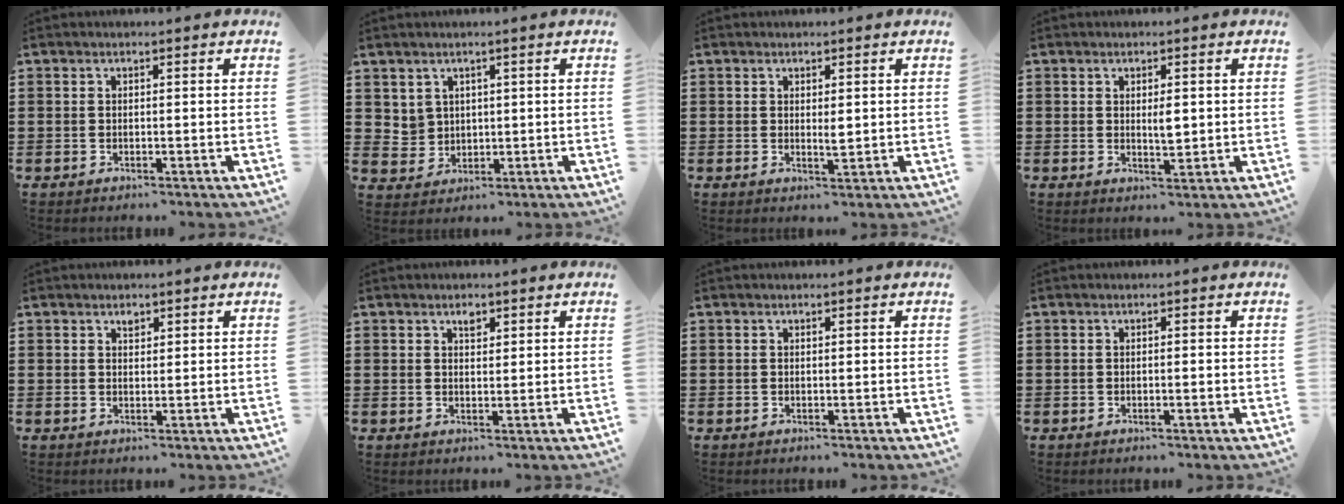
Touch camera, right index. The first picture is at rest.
{"total": 3.2, "force": [1.8, 2.6, 0.4], "torque": [-0.023, 0.007, 0.035]}
{"total": 1.9, "force": [0.3, 0.6, 1.8], "torque": [-0.034, 0.002, 0.004]}
{"total": 2.7, "force": [0.4, 1.0, 2.5], "torque": [-0.041, -0.001, 0.004]}
{"total": 1.2, "force": [0.8, 0.6, 0.6], "torque": [-0.005, -0.002, 0.013]}
{"total": 1.7, "force": [1.1, 0.9, 1.0], "torque": [-0.014, 0.001, 0.017]}
{"total": 0.0}
{"total": 0.6, "force": [-0.2, -0.1, 0.6], "torque": [-0.010, -0.005, -0.004]}